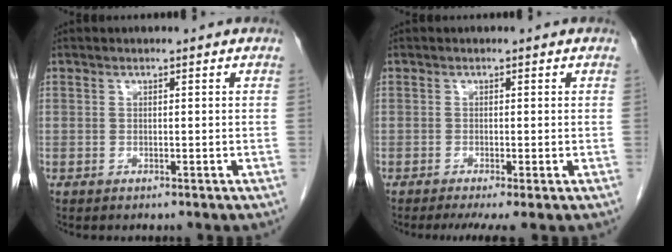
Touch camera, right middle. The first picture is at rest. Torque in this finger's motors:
{"motor_torque": [0.44, -0.21, 0.14, 0.03]}